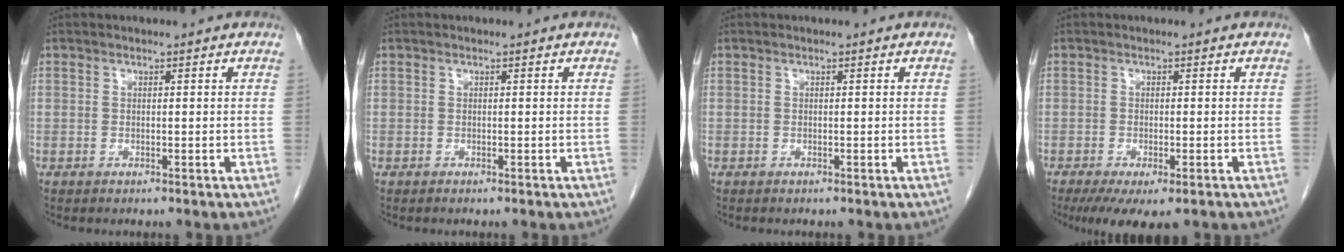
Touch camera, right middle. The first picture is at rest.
{"total": 0.0}
{"total": 0.0}
{"total": 7.2, "force": [-4.8, 2.3, 4.9], "torque": [-0.071, -0.019, -0.073]}